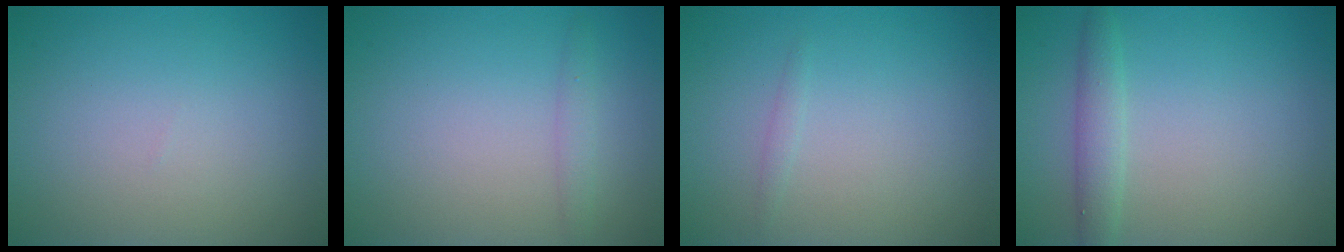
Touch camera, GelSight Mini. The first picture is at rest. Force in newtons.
{"total": 1.1, "press": 1.0, "slide": 0.1}
{"total": 0.6, "press": 0.5, "slide": 0.0}
{"total": 2.1, "press": 2.1, "slide": 0.1}